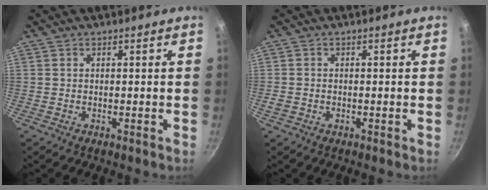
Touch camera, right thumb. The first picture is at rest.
{"total": 1.3, "force": [-0.4, 1.0, 0.8], "torque": [-0.015, 0.002, -0.008]}